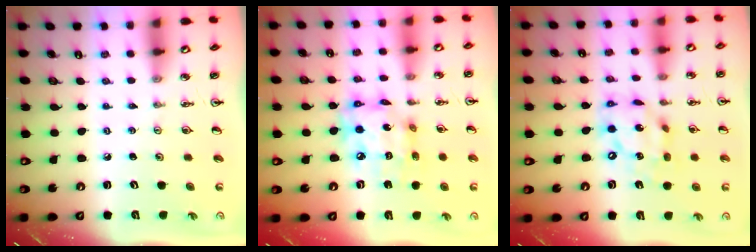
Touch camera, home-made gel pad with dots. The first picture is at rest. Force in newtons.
{"total": 14.7, "press": 14.6, "slide": 1.8}
{"total": 13.6, "press": 13.5, "slide": 1.1}